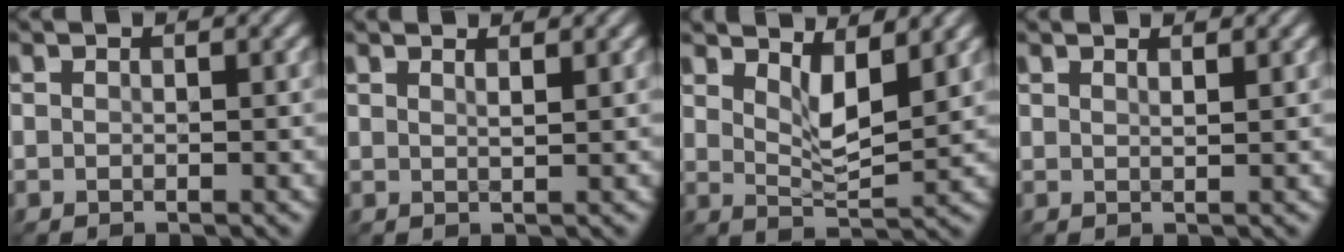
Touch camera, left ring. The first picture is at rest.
{"total": 0.8, "force": [0.8, -0.1, 0.2], "torque": [0.003, 0.004, 0.012]}
{"total": 3.1, "force": [2.1, 0.7, 2.2], "torque": [-0.046, -0.008, 0.040]}
{"total": 0.7, "force": [0.7, -0.3, -0.1], "torque": [0.002, 0.002, 0.012]}